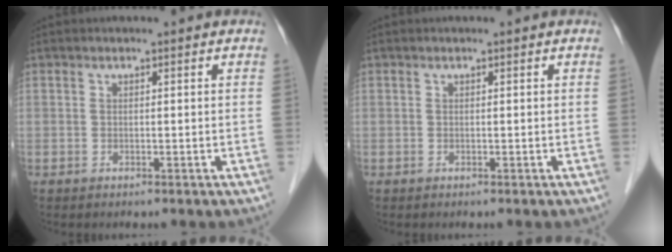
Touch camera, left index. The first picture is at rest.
{"total": 0.0}